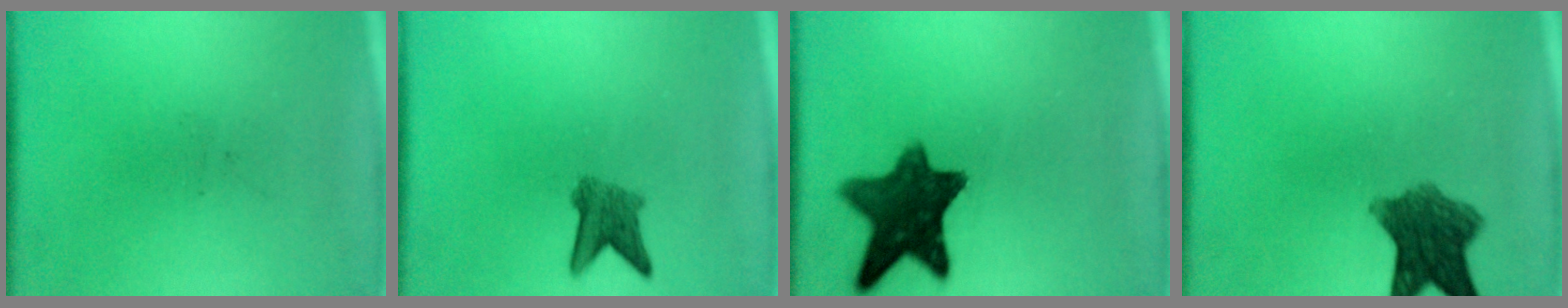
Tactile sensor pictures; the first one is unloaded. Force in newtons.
{"total": 3.7}
{"total": 11.0}
{"total": 8.0}